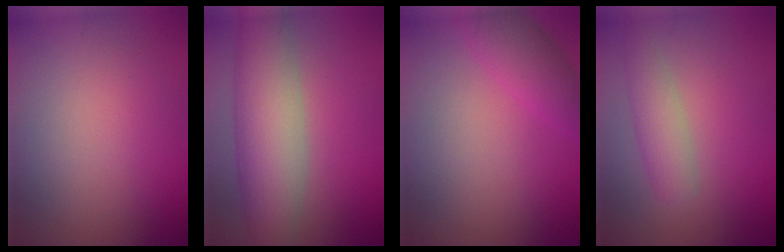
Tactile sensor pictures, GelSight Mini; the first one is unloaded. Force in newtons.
{"total": 7.6, "press": 7.6, "slide": 0.5}
{"total": 3.0, "press": 3.0, "slide": 0.2}
{"total": 3.0, "press": 3.0, "slide": 0.1}